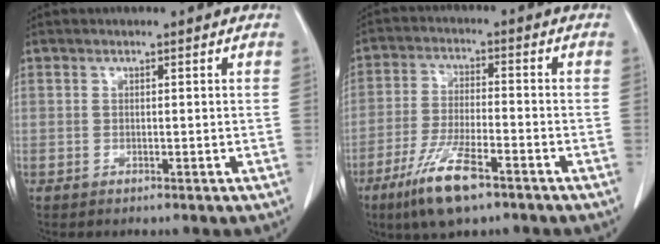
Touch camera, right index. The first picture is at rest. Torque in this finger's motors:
{"motor_torque": [0.81, -0.62, 0.25, 0.09]}